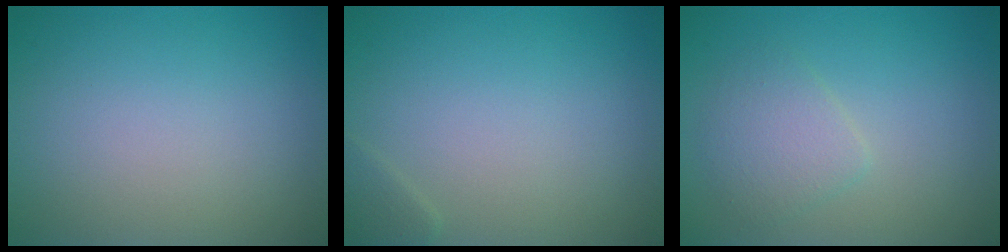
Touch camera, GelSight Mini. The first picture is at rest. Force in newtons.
{"total": 0.8, "press": 0.8, "slide": 0.1}
{"total": 2.4, "press": 2.4, "slide": 0.1}